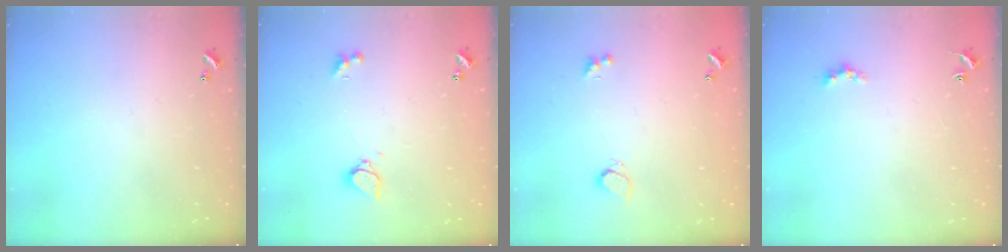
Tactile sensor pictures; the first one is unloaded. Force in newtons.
{"total": 3.1, "press": 3.0, "slide": 0.8}
{"total": 2.6, "press": 2.3, "slide": 1.3}
{"total": 2.2, "press": 2.1, "slide": 0.5}